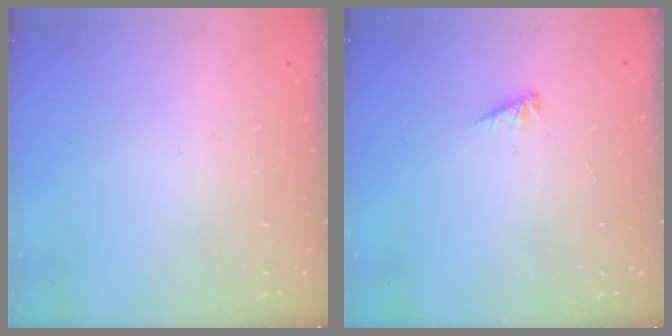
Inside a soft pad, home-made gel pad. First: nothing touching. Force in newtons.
{"total": 3.2, "press": 3.2, "slide": 0.4}